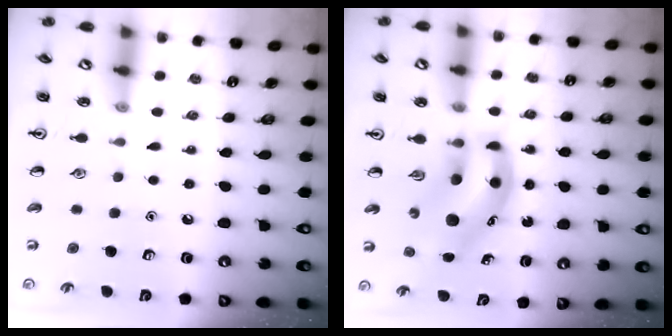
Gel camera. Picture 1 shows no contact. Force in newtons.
{"total": 9.2, "press": 8.9, "slide": 2.6}